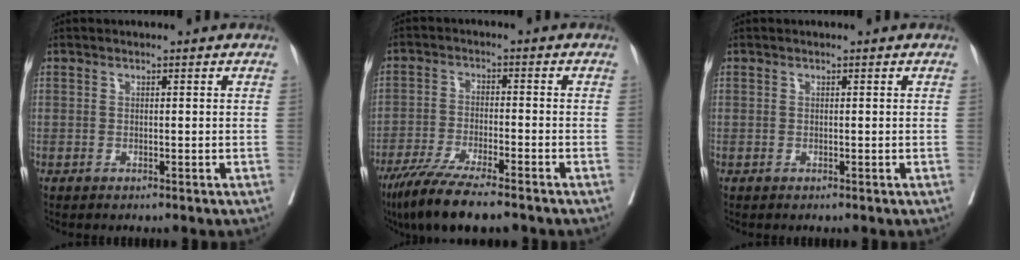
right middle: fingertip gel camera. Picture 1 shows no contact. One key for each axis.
{"total": 11.1, "fx": -8.7, "fy": 1.1, "fz": 6.8, "tx": -0.117, "ty": -0.029, "tz": -0.144}
{"total": 0.0}